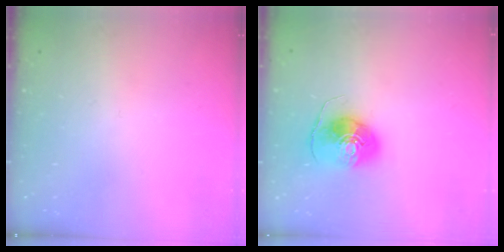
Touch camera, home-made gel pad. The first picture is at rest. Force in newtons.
{"total": 8.8, "press": 8.7, "slide": 1.0}